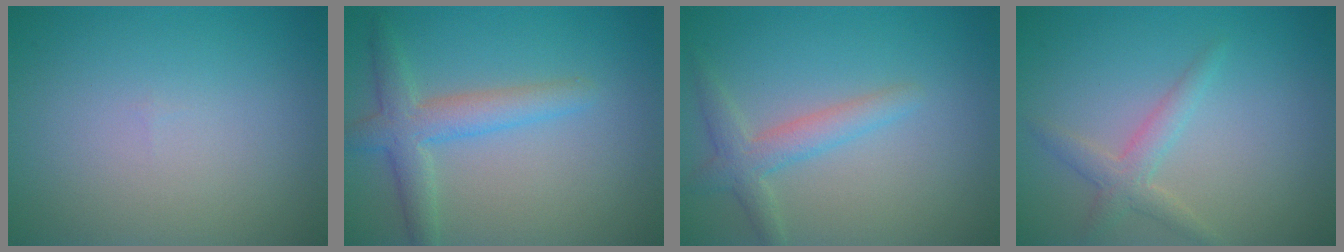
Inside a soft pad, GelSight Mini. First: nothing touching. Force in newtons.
{"total": 3.7, "press": 3.7, "slide": 0.1}
{"total": 2.7, "press": 2.7, "slide": 0.3}
{"total": 2.2, "press": 2.2, "slide": 0.1}